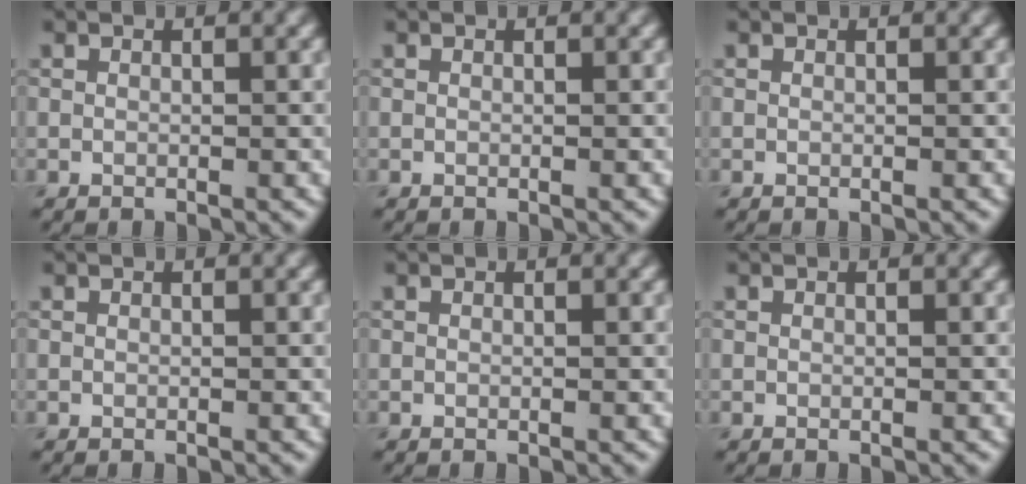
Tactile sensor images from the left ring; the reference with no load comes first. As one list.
[{"total": 0.0}, {"total": 0.0}, {"total": 0.0}, {"total": 0.0}, {"total": 0.0}]